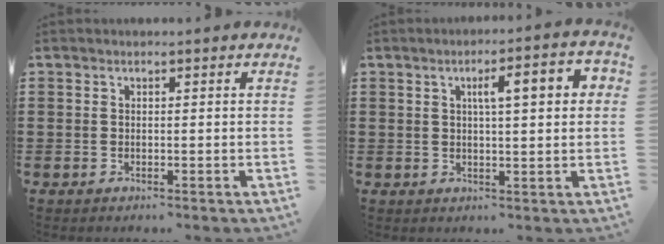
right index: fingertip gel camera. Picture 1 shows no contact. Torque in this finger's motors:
{"motor_torque": [0.27, -0.08, 0.31, 0.10]}